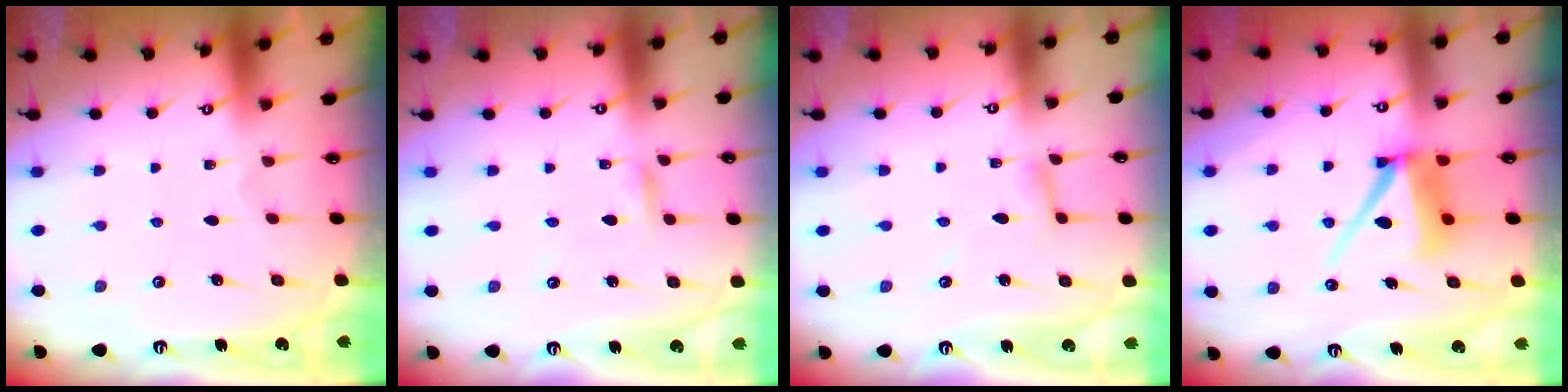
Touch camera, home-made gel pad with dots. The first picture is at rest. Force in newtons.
{"total": 2.4, "press": 2.4, "slide": 0.1}
{"total": 3.3, "press": 3.3, "slide": 0.3}
{"total": 10.0, "press": 9.9, "slide": 1.0}